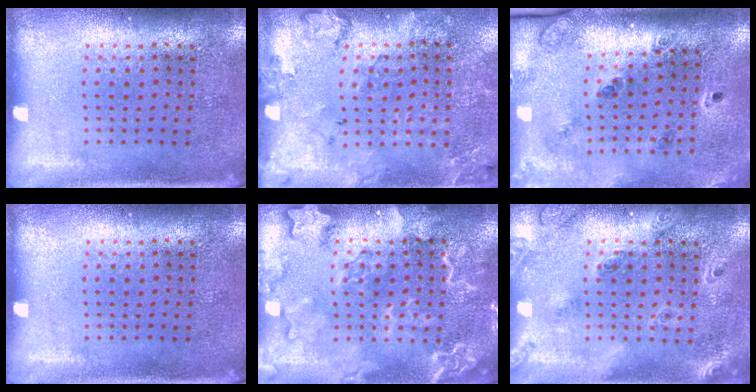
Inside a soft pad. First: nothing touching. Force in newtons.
{"total": 1.8, "press": 1.7, "slide": 0.5}
{"total": 1.7, "press": 1.6, "slide": 0.5}
{"total": 0.0}
{"total": 2.8, "press": 2.8, "slide": 0.4}
{"total": 2.0, "press": 1.7, "slide": 0.9}